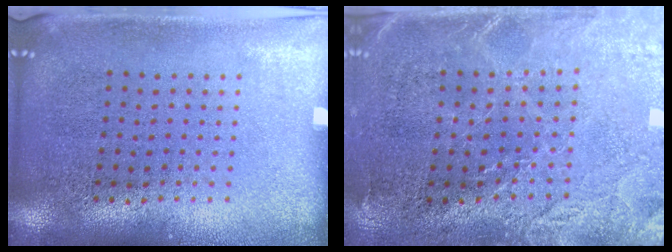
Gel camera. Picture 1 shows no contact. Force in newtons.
{"total": 2.8, "press": 2.6, "slide": 0.9}